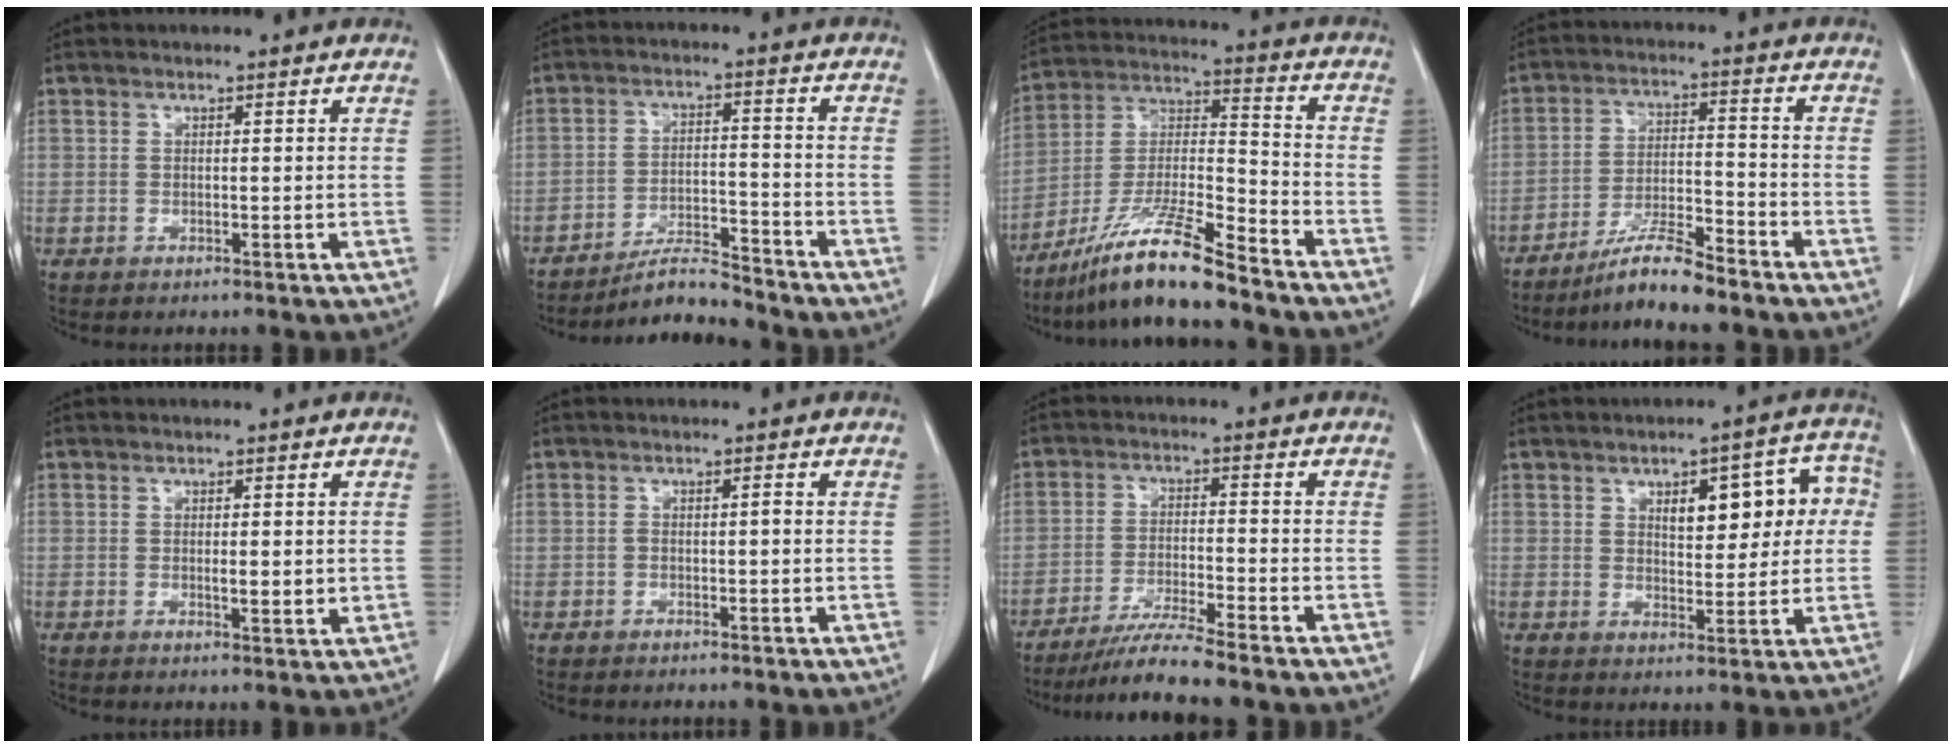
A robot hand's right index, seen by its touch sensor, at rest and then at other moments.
{"total": 7.1, "force": [-7.0, 0.2, 1.4], "torque": [-0.024, 0.001, -0.120]}
{"total": 14.8, "force": [-11.5, 0.5, 9.2], "torque": [-0.181, -0.014, -0.209]}
{"total": 8.1, "force": [-6.9, 0.2, 4.3], "torque": [-0.082, -0.011, -0.125]}
{"total": 2.3, "force": [0.0, 0.7, 2.2], "torque": [-0.033, -0.002, 0.004]}
{"total": 0.8, "force": [-0.3, 0.2, 0.7], "torque": [-0.009, 0.004, -0.005]}
{"total": 7.1, "force": [-6.2, -1.0, 3.3], "torque": [-0.058, -0.025, -0.109]}
{"total": 9.7, "force": [2.2, 4.1, 8.5], "torque": [-0.097, 0.033, 0.031]}